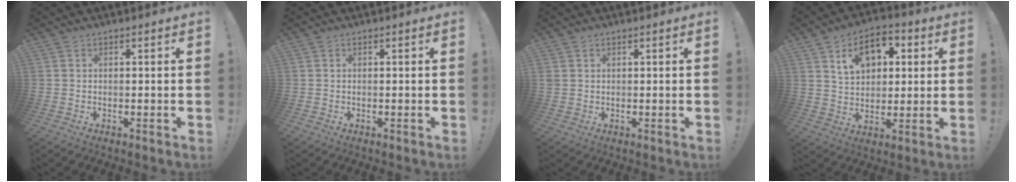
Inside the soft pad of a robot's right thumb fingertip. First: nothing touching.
{"total": 0.0}
{"total": 1.4, "force": [0.7, 1.2, 0.4], "torque": [0.001, -0.001, 0.012]}
{"total": 12.2, "force": [5.4, 8.6, 6.7], "torque": [-0.100, -0.012, 0.102]}